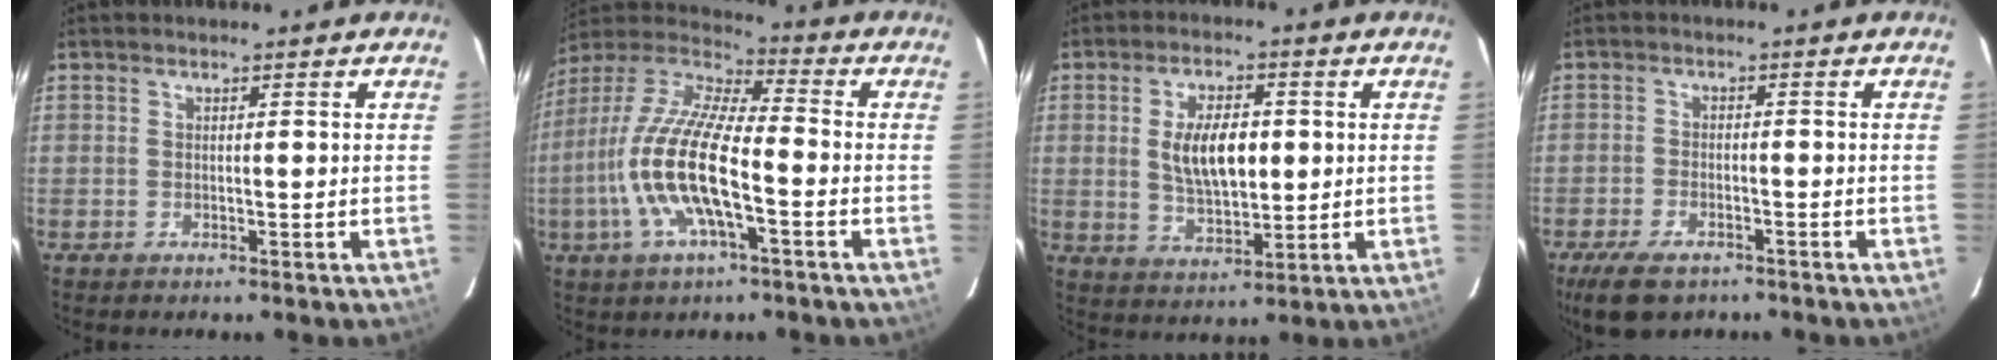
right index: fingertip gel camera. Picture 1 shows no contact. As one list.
[{"total": 17.0, "force": [-4.6, 4.8, 15.6], "torque": [-0.318, -0.006, -0.097]}, {"total": 10.0, "force": [1.1, 4.9, 8.6], "torque": [-0.158, 0.002, 0.026]}, {"total": 7.9, "force": [-5.5, 3.6, 4.3], "torque": [-0.110, -0.013, -0.096]}]